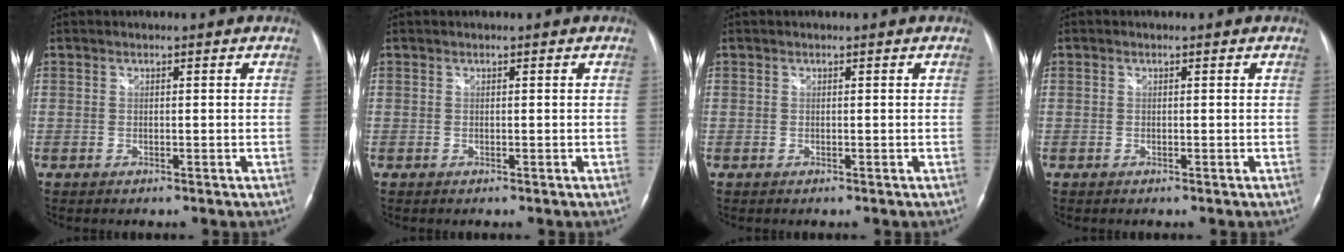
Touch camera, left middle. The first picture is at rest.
{"total": 0.0}
{"total": 0.0}
{"total": 0.0}